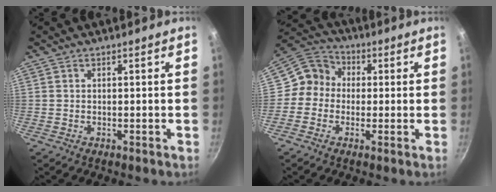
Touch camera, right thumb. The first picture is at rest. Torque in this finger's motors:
{"motor_torque": [-0.09, 0.20, -0.17, -0.29, -0.01]}